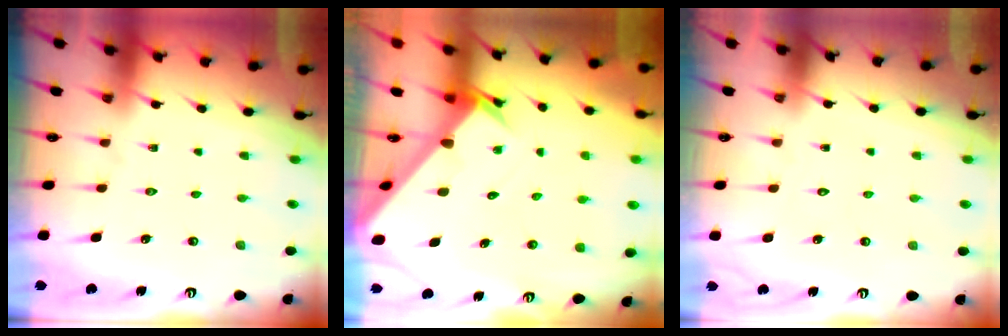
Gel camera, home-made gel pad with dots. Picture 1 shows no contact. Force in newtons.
{"total": 2.7, "press": 2.7, "slide": 0.2}
{"total": 1.6, "press": 1.6, "slide": 0.1}